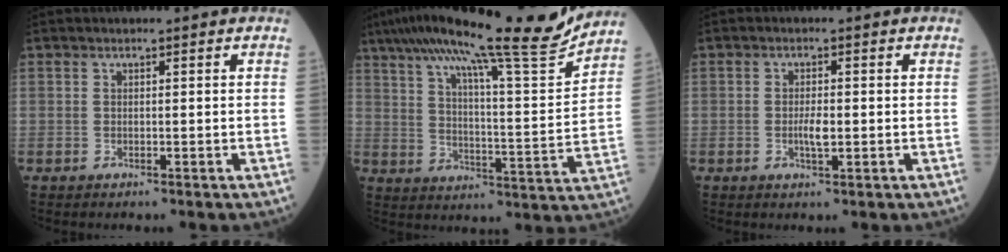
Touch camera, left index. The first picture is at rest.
{"total": 21.6, "force": [18.4, -0.2, 11.3], "torque": [-0.185, -0.017, 0.266]}
{"total": 2.4, "force": [-0.3, 0.6, 2.3], "torque": [-0.048, -0.001, -0.006]}